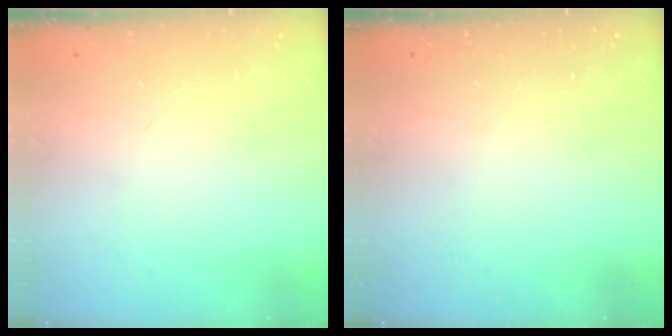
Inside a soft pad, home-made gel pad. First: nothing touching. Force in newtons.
{"total": 0.0}